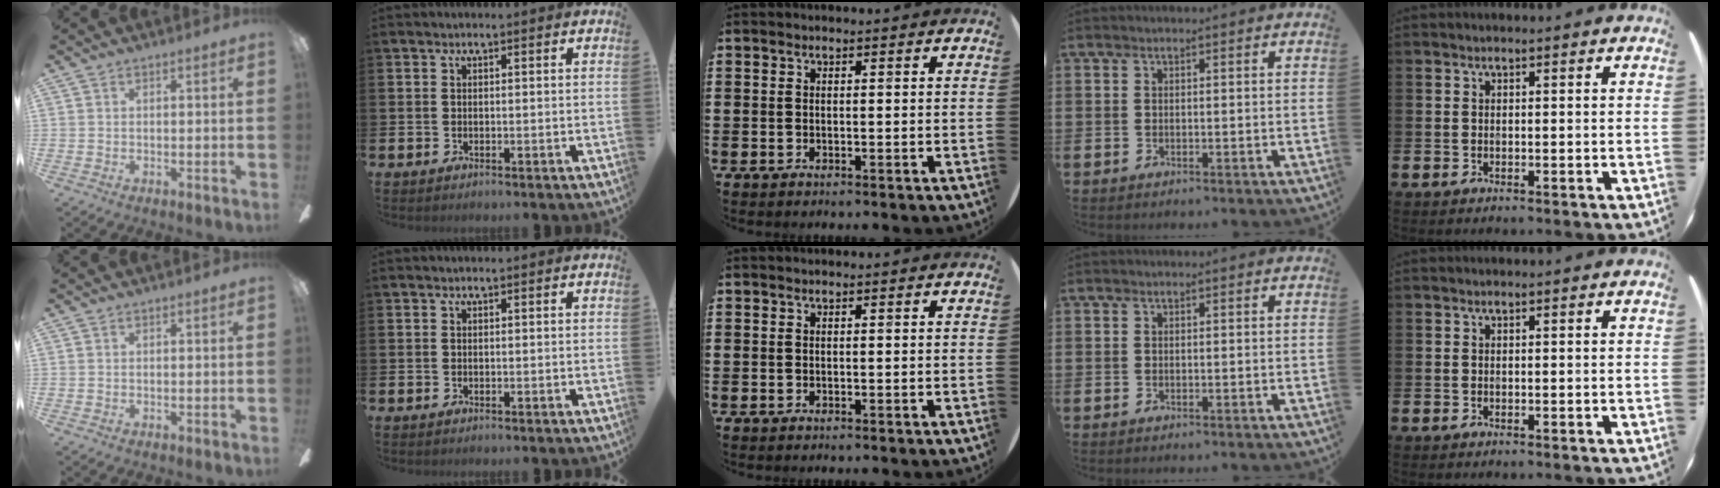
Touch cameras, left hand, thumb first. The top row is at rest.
{}